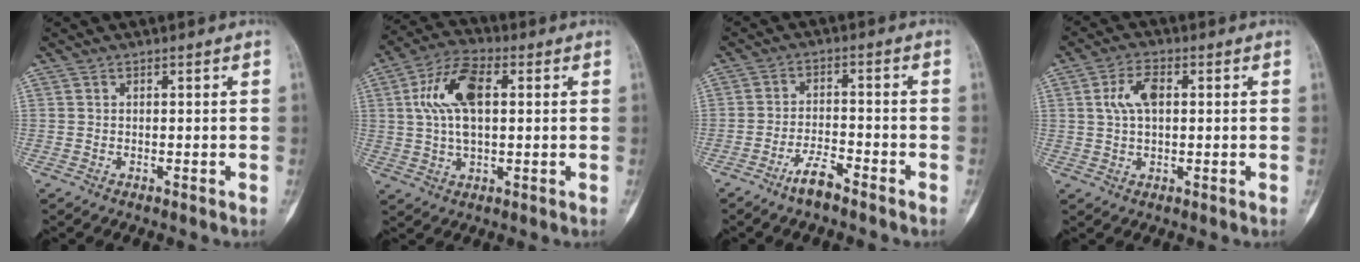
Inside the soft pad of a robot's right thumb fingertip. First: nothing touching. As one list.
[{"total": 11.7, "force": [2.3, 6.0, 9.8], "torque": [-0.193, 0.016, 0.039]}, {"total": 4.8, "force": [-3.6, 1.1, 3.0], "torque": [-0.060, 0.022, -0.069]}, {"total": 5.9, "force": [1.2, 3.2, 4.8], "torque": [-0.096, 0.008, 0.019]}]